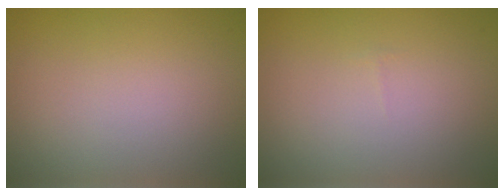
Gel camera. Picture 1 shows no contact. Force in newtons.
{"total": 0.0}